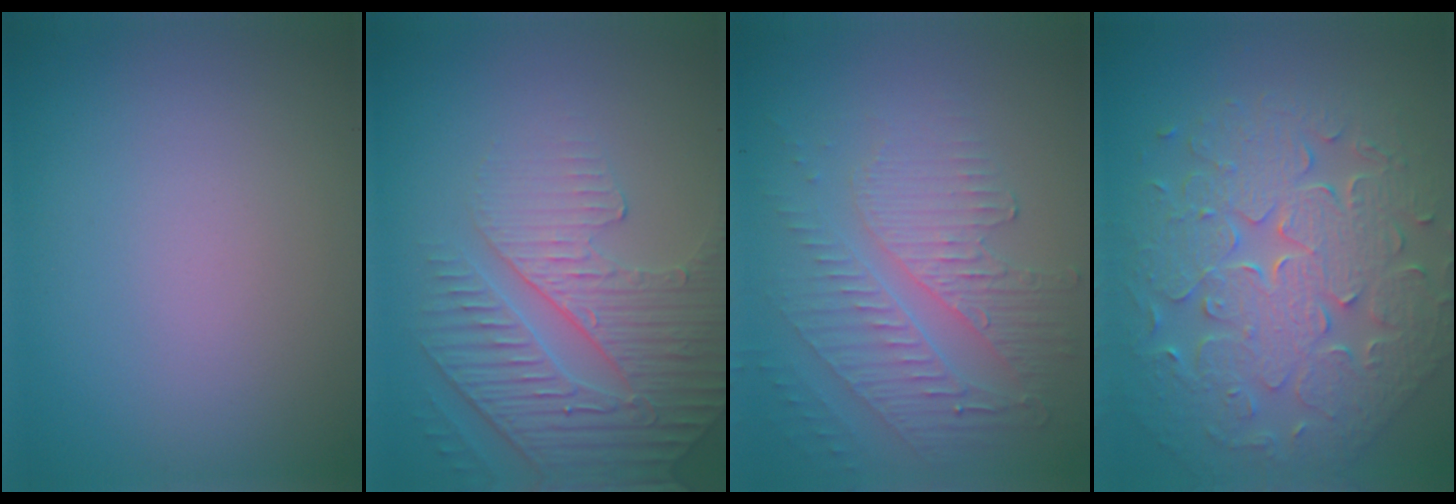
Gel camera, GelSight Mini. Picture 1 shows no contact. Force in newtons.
{"total": 4.3, "press": 4.1, "slide": 1.5}
{"total": 5.3, "press": 3.5, "slide": 3.9}
{"total": 9.3, "press": 6.6, "slide": 6.5}